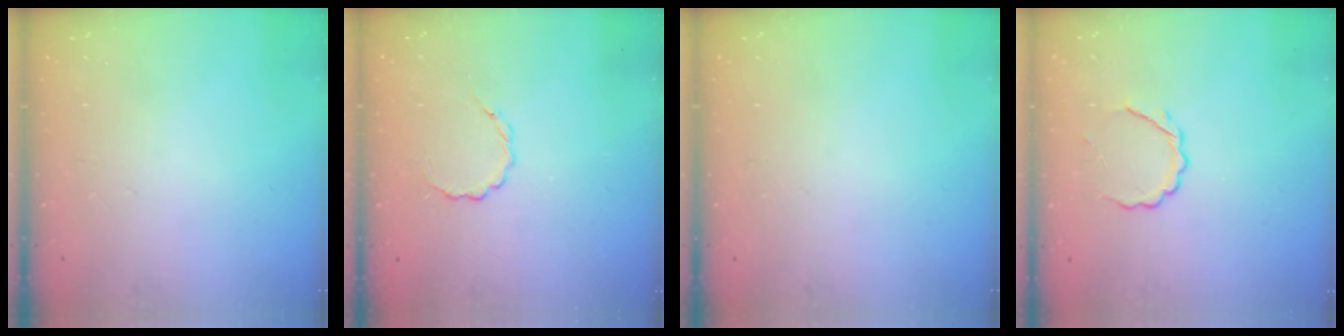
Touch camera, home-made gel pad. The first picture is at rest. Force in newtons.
{"total": 3.0, "press": 2.8, "slide": 1.0}
{"total": 0.0}
{"total": 4.7, "press": 4.6, "slide": 0.8}